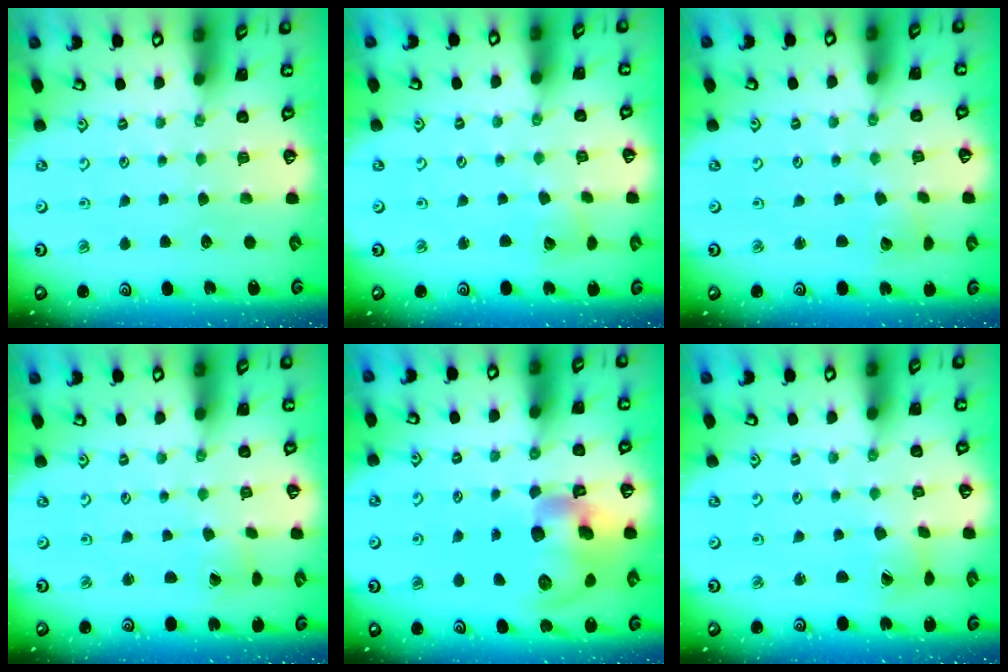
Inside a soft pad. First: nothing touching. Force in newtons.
{"total": 2.8, "press": 2.8, "slide": 0.4}
{"total": 2.3, "press": 2.3, "slide": 0.3}
{"total": 0.9, "press": 0.9, "slide": 0.0}
{"total": 16.9, "press": 16.7, "slide": 3.0}
{"total": 3.5, "press": 3.4, "slide": 0.4}